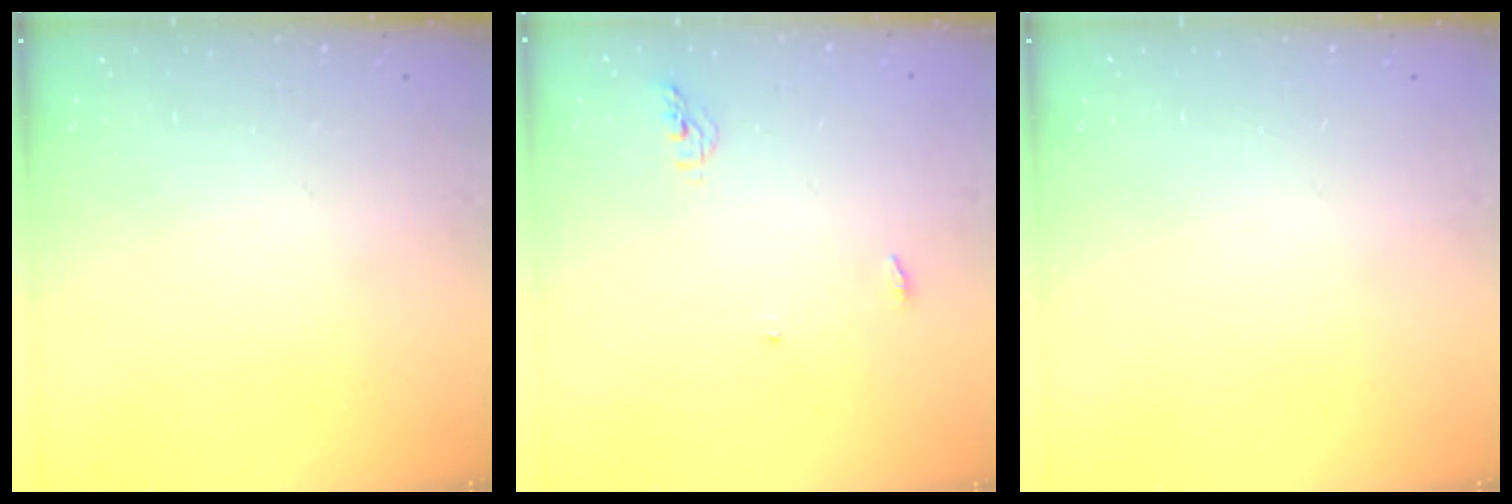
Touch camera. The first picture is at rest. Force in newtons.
{"total": 7.8, "press": 4.6, "slide": 6.3}
{"total": 0.0}